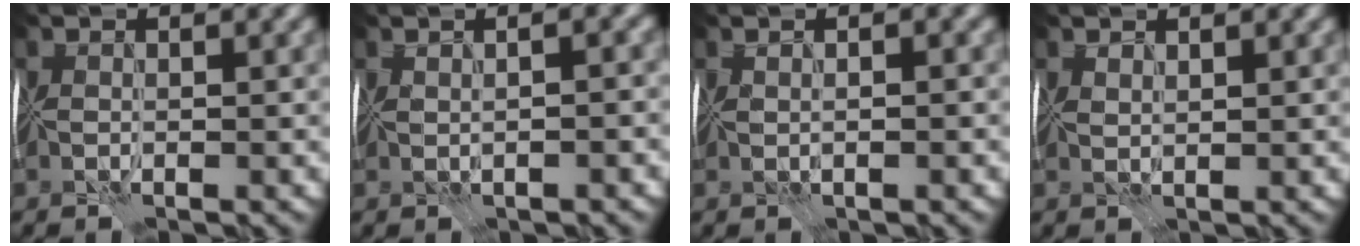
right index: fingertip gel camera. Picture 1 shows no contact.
{"total": 2.4, "force": [0.6, 0.6, 2.3], "torque": [-0.033, 0.012, 0.009]}
{"total": 1.1, "force": [0.5, 0.1, 1.0], "torque": [-0.011, 0.008, 0.008]}
{"total": 1.4, "force": [1.4, 0.0, 0.0], "torque": [-0.005, 0.005, 0.028]}